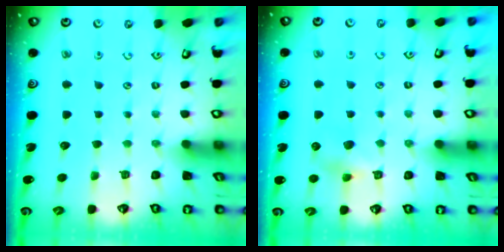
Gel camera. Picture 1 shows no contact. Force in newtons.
{"total": 4.7, "press": 4.6, "slide": 0.5}